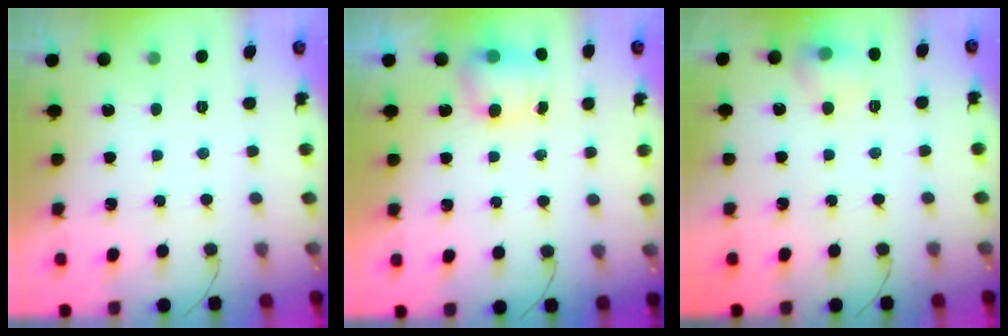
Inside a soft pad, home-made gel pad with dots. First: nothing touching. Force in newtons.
{"total": 6.6, "press": 6.6, "slide": 0.6}
{"total": 9.0, "press": 8.9, "slide": 1.2}